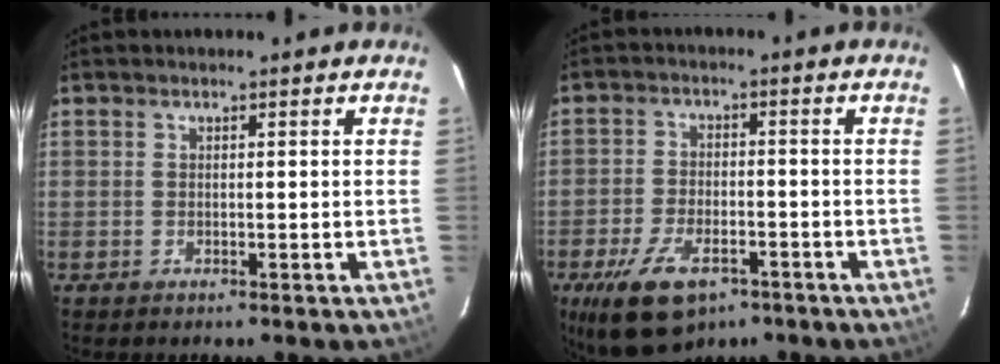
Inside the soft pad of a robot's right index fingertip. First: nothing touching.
{"total": 12.1, "force": [-7.2, 5.9, 7.7], "torque": [-0.166, -0.018, -0.120]}